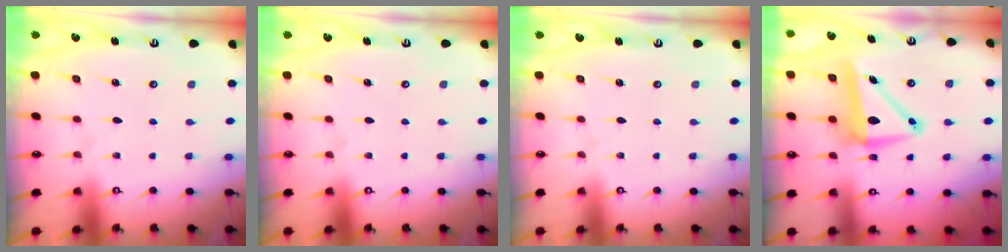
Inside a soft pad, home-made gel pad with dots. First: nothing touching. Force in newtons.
{"total": 0.0}
{"total": 0.0}
{"total": 9.4, "press": 8.7, "slide": 3.4}